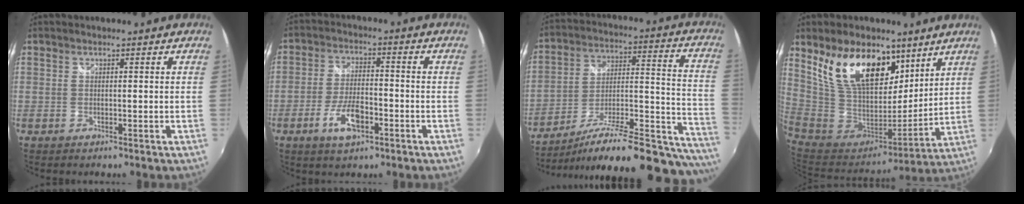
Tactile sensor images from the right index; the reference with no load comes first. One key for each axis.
{"total": 8.1, "fx": -3.8, "fy": 3.3, "fz": 6.4, "tx": -0.135, "ty": -0.005, "tz": -0.067}
{"total": 32.0, "fx": -24.7, "fy": 7.7, "fz": 18.8, "tx": -0.231, "ty": -0.017, "tz": -0.352}
{"total": 21.6, "fx": 11.7, "fy": 12.2, "fz": 13.4, "tx": -0.275, "ty": 0.020, "tz": 0.226}